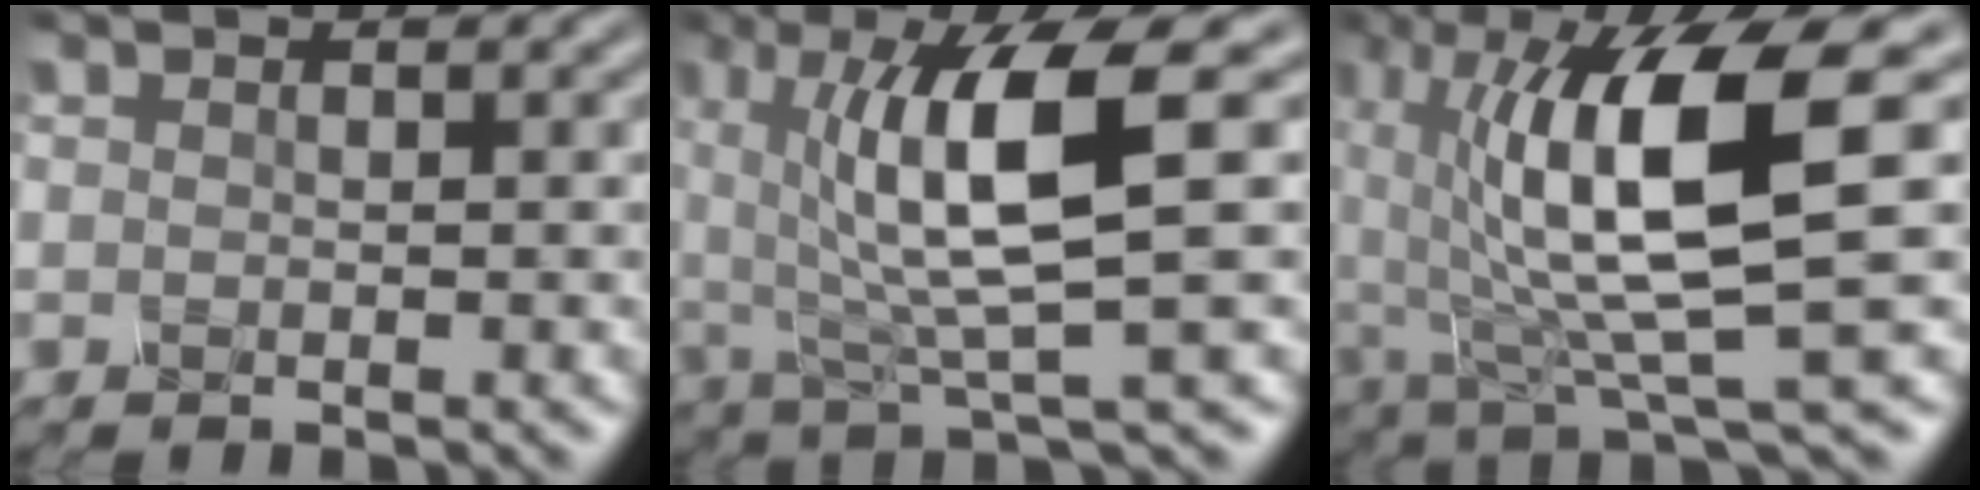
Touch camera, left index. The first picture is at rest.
{"total": 8.8, "force": [1.4, 2.0, 8.5], "torque": [-0.136, 0.000, 0.027]}
{"total": 11.0, "force": [1.1, 2.8, 10.6], "torque": [-0.180, -0.005, 0.024]}